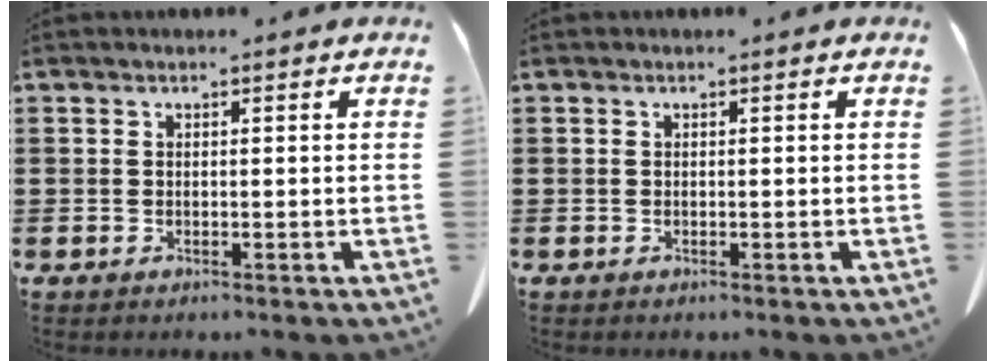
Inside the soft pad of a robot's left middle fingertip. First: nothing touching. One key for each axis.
{"total": 0.0}